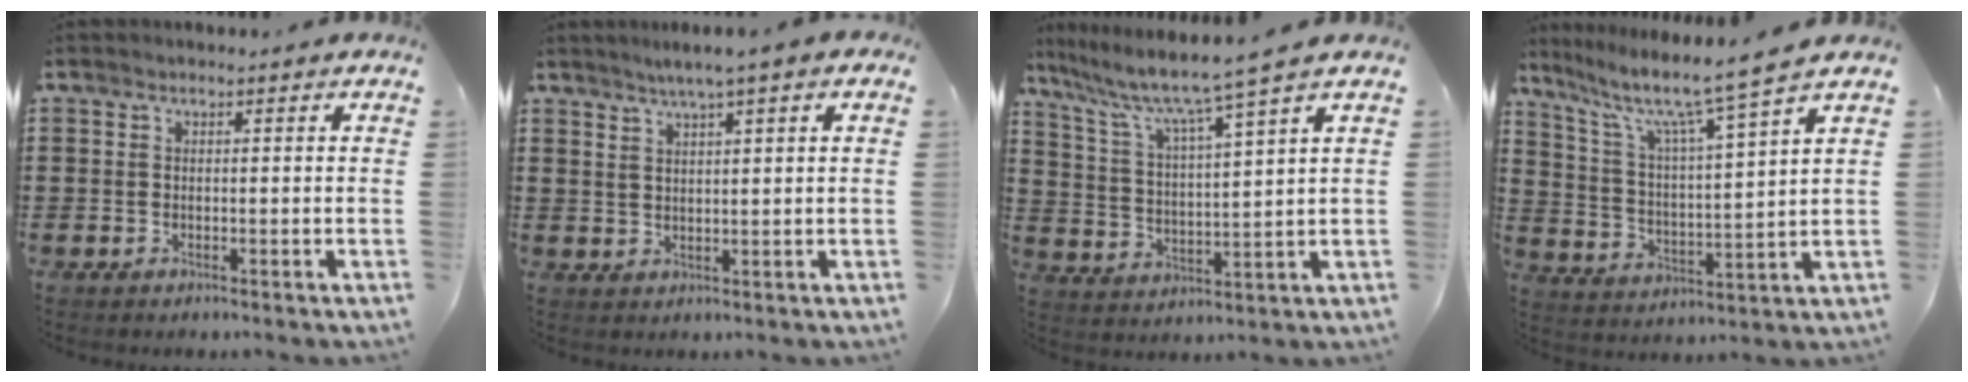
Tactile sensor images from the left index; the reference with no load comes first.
{"total": 2.9, "force": [1.9, -0.3, 2.2], "torque": [-0.046, -0.003, 0.032]}
{"total": 6.7, "force": [5.6, -0.4, 3.8], "torque": [-0.101, -0.044, 0.085]}
{"total": 7.4, "force": [5.8, -0.1, 4.6], "torque": [-0.116, -0.042, 0.086]}